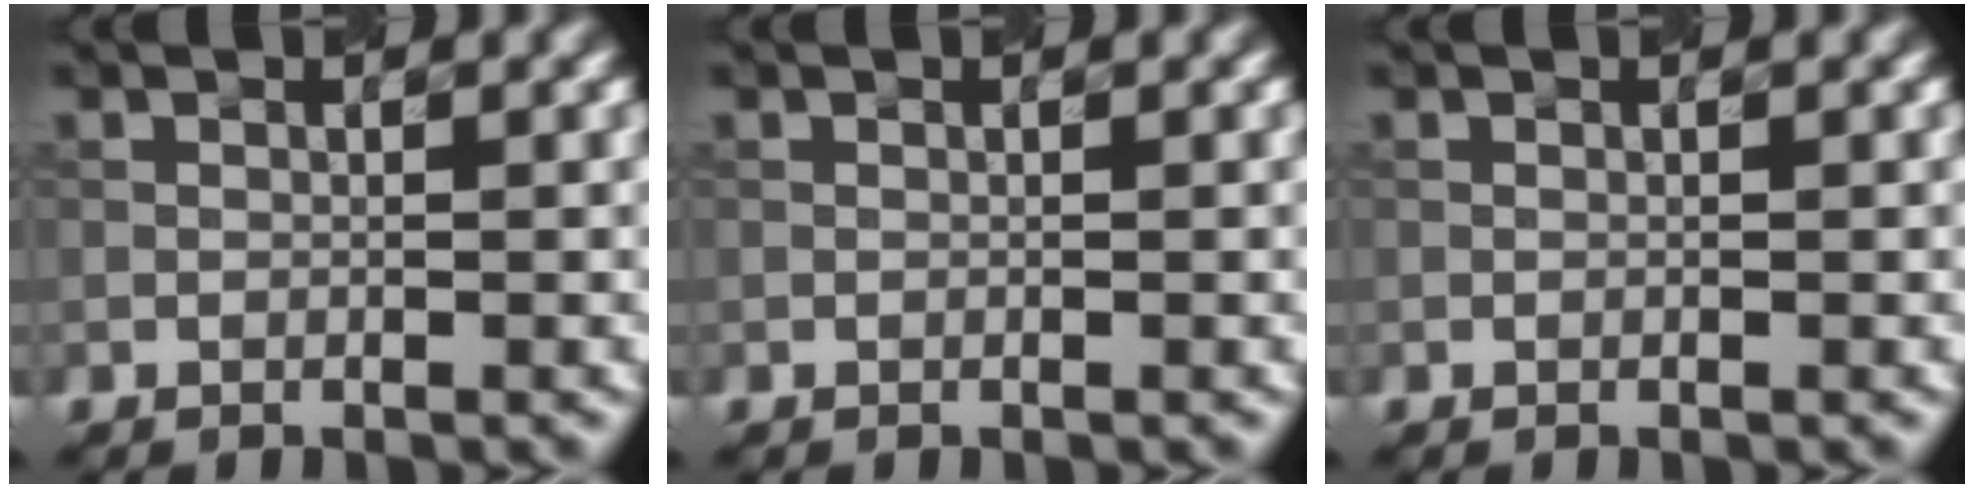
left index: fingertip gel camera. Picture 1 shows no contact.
{"total": 0.0}
{"total": 0.0}